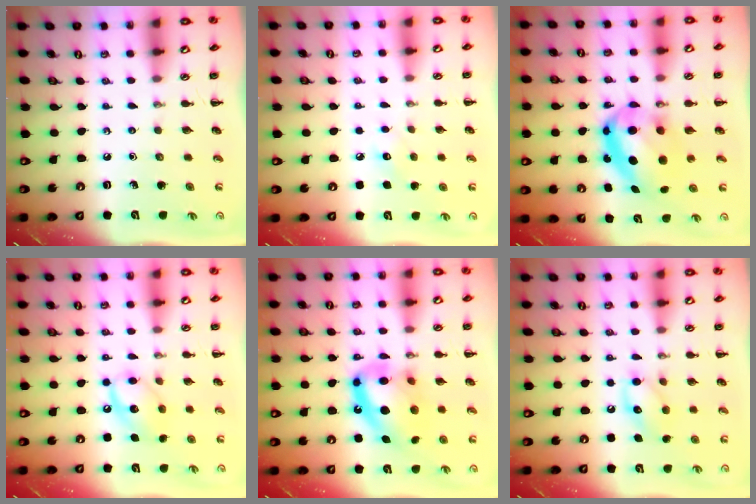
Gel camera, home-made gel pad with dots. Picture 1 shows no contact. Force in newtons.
{"total": 5.9, "press": 5.8, "slide": 1.2}
{"total": 13.5, "press": 13.2, "slide": 3.0}
{"total": 11.7, "press": 11.6, "slide": 1.5}
{"total": 16.5, "press": 16.0, "slide": 4.0}
{"total": 10.9, "press": 10.9, "slide": 0.9}